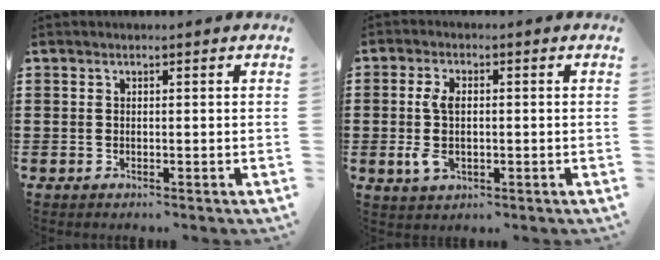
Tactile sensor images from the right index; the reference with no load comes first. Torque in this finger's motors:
{"motor_torque": [1.10, 1.04, 0.21, 0.14]}